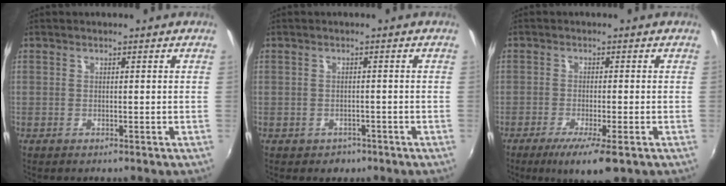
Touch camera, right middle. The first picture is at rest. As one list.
[{"total": 2.6, "force": [-1.3, 2.1, 0.7], "torque": [-0.019, -0.004, -0.015]}, {"total": 6.5, "force": [-3.9, 0.9, 5.2], "torque": [-0.103, -0.020, -0.062]}]